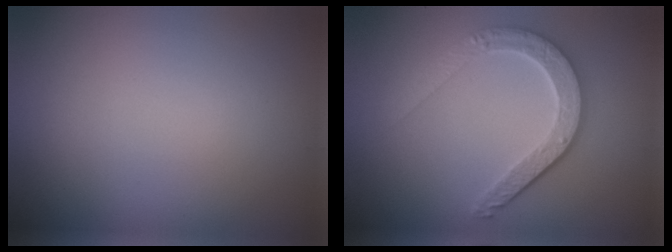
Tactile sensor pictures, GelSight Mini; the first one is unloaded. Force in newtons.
{"total": 4.8, "press": 3.7, "slide": 3.1}